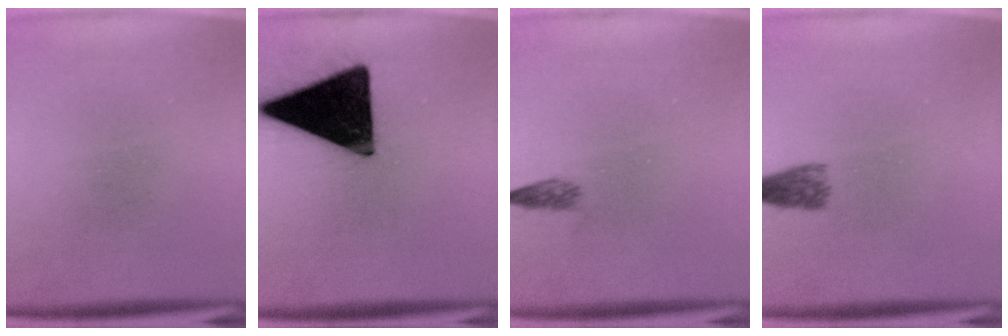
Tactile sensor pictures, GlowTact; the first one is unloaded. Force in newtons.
{"total": 20.0}
{"total": 1.3}
{"total": 2.7}